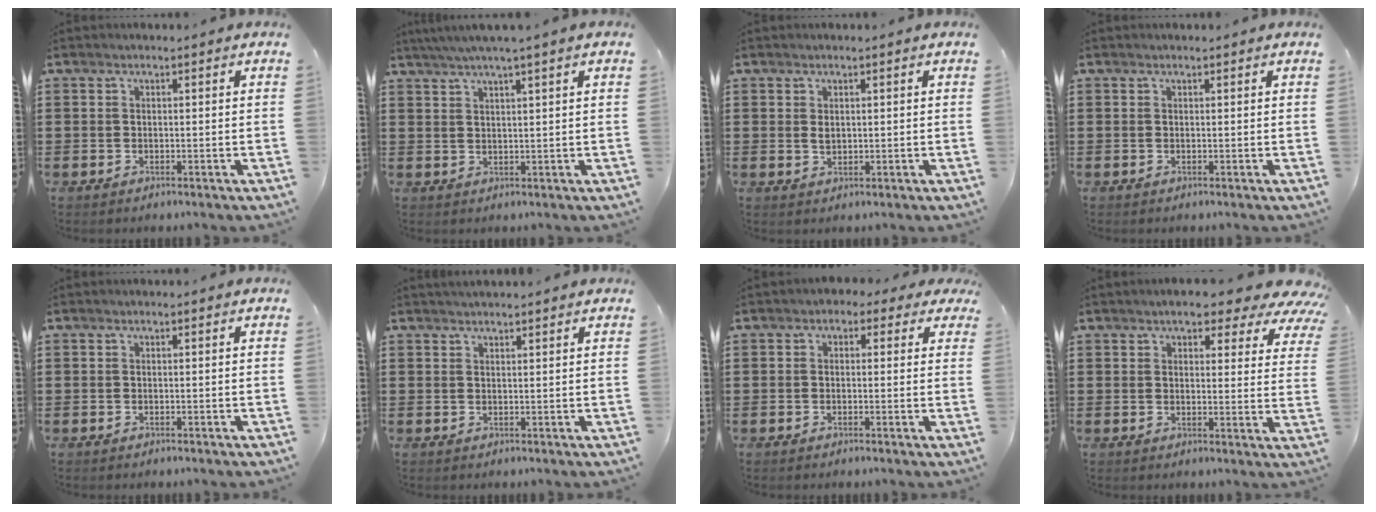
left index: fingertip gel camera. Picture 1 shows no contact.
{"total": 2.7, "force": [1.9, -0.5, 1.9], "torque": [-0.040, -0.002, 0.032]}
{"total": 1.2, "force": [0.4, 0.8, 0.8], "torque": [-0.018, 0.006, 0.006]}
{"total": 0.0}
{"total": 0.0}
{"total": 1.3, "force": [1.3, 0.0, 0.3], "torque": [-0.007, 0.002, 0.025]}
{"total": 1.5, "force": [-0.1, 1.2, 0.8], "torque": [-0.020, 0.008, -0.005]}
{"total": 6.0, "force": [5.0, 1.6, 3.0], "torque": [-0.051, -0.021, 0.082]}